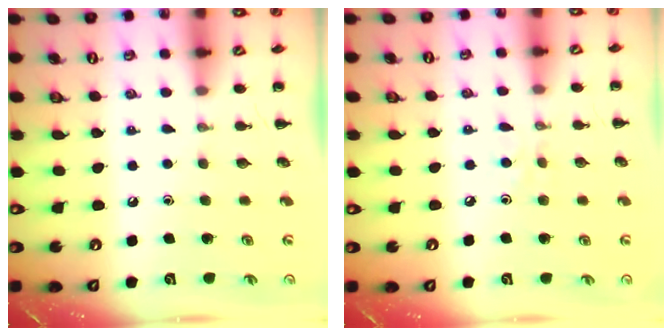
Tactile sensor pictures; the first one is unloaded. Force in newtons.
{"total": 4.7, "press": 4.3, "slide": 1.7}